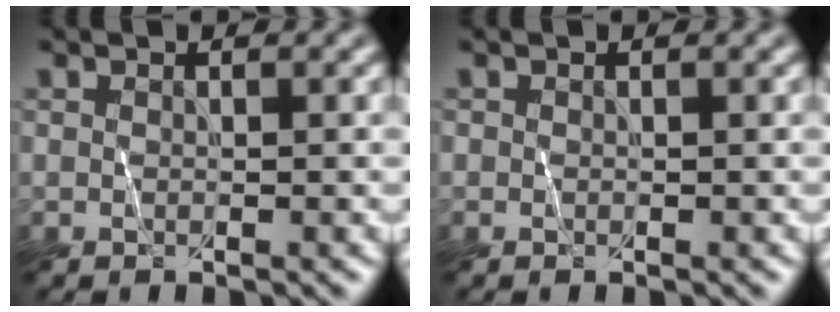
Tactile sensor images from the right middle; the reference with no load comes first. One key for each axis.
{"total": 0.0}